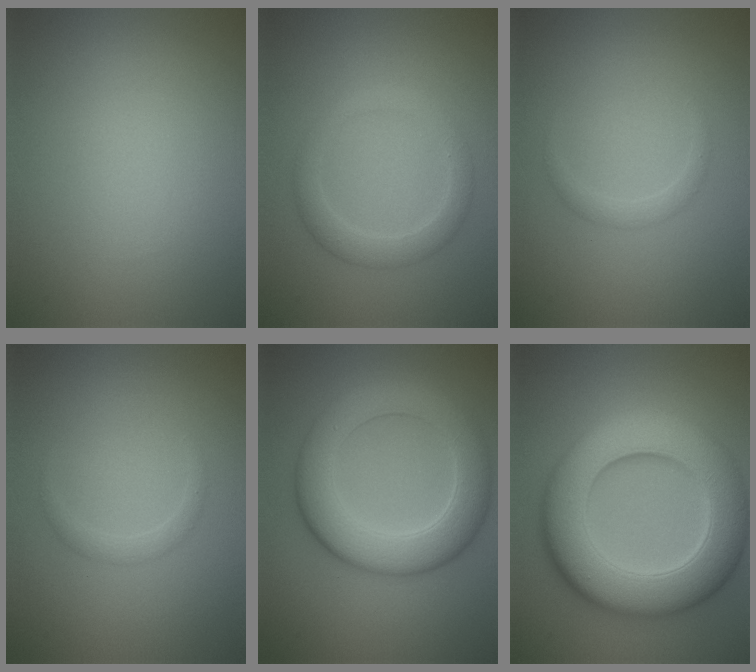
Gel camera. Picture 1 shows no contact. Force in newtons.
{"total": 2.6, "press": 2.6, "slide": 0.1}
{"total": 1.1, "press": 1.1, "slide": 0.0}
{"total": 1.1, "press": 1.1, "slide": 0.0}
{"total": 7.4, "press": 7.4, "slide": 0.4}
{"total": 11.6, "press": 11.6, "slide": 0.4}